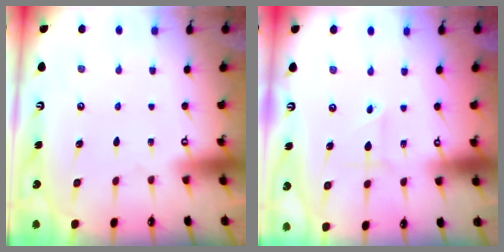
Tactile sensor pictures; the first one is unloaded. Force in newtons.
{"total": 1.9, "press": 1.8, "slide": 0.5}